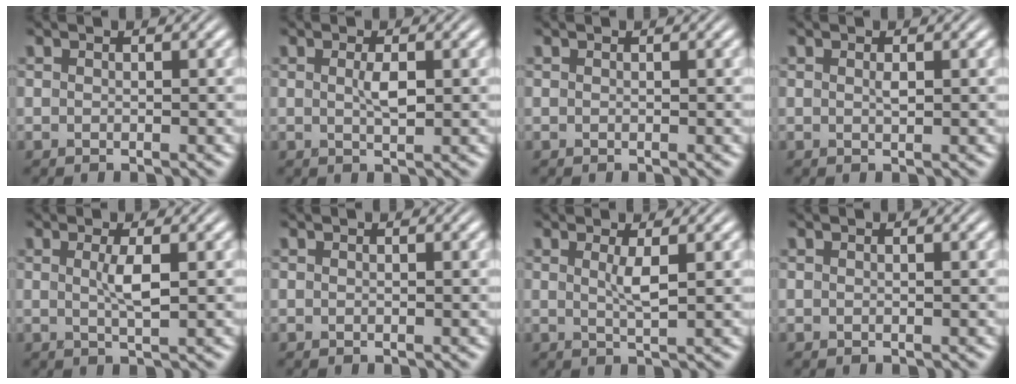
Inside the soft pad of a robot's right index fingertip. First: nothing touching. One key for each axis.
{"total": 1.6, "fx": 0.4, "fy": -0.1, "fz": 1.5, "tx": -0.024, "ty": -0.009, "tz": 0.008}
{"total": 0.0}
{"total": 0.7, "fx": 0.3, "fy": -0.3, "fz": 0.6, "tx": -0.009, "ty": -0.008, "tz": 0.007}
{"total": 2.0, "fx": 0.5, "fy": -0.3, "fz": 1.9, "tx": -0.036, "ty": -0.011, "tz": 0.013}
{"total": 0.0}
{"total": 1.9, "fx": 0.8, "fy": -0.5, "fz": 1.6, "tx": -0.032, "ty": -0.013, "tz": 0.019}
{"total": 0.0}